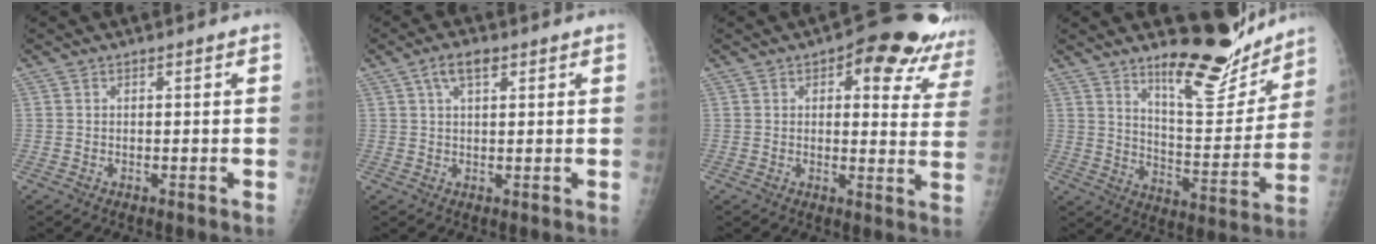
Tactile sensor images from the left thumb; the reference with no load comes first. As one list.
[{"total": 4.3, "force": [2.2, 1.9, 3.2], "torque": [-0.055, 0.002, 0.039]}, {"total": 16.7, "force": [10.5, 6.9, 10.9], "torque": [-0.075, -0.033, 0.104]}, {"total": 16.3, "force": [13.1, 4.9, 8.3], "torque": [-0.072, -0.111, 0.207]}]